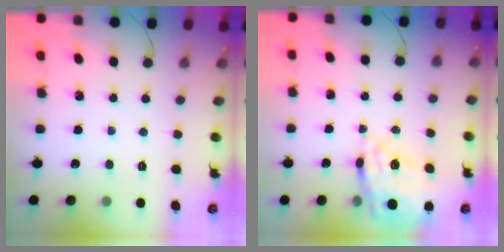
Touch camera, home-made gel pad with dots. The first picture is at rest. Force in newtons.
{"total": 15.3, "press": 14.8, "slide": 4.1}